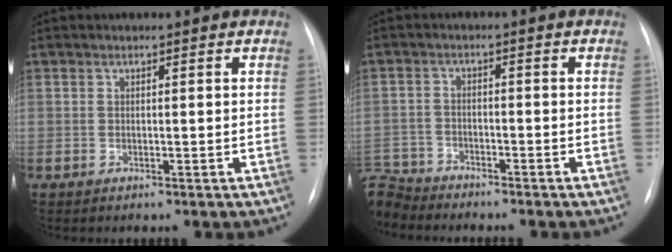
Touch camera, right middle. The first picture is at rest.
{"total": 6.9, "force": [-6.6, 2.0, 0.0], "torque": [-0.005, 0.002, -0.131]}